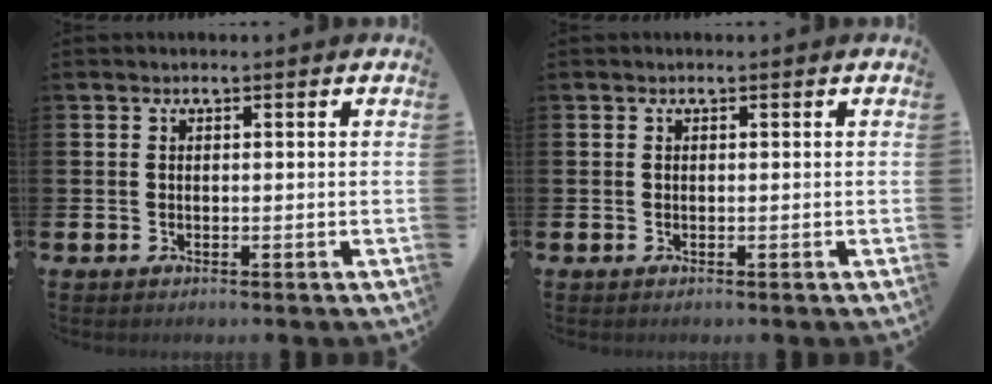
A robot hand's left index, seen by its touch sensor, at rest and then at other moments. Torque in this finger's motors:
{"motor_torque": [-0.01, 0.00, 0.04, 0.00]}